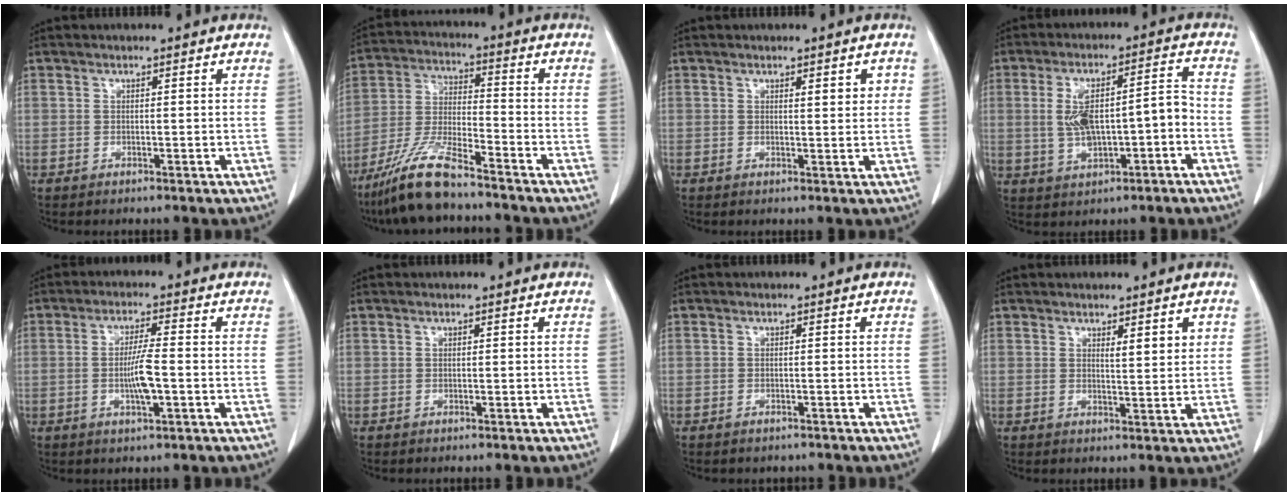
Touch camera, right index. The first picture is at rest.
{"total": 10.8, "force": [-8.5, 1.2, 6.6], "torque": [-0.143, -0.022, -0.162]}
{"total": 2.3, "force": [0.9, 0.8, 2.0], "torque": [-0.027, 0.000, 0.013]}
{"total": 9.6, "force": [-1.2, 3.7, 8.7], "torque": [-0.155, 0.033, -0.007]}
{"total": 5.3, "force": [-0.9, 0.4, 5.2], "torque": [-0.101, -0.003, -0.015]}
{"total": 0.0}
{"total": 1.3, "force": [-1.1, 0.6, 0.3], "torque": [-0.014, -0.003, -0.011]}
{"total": 2.8, "force": [1.5, 0.5, 2.3], "torque": [-0.038, -0.007, 0.025]}